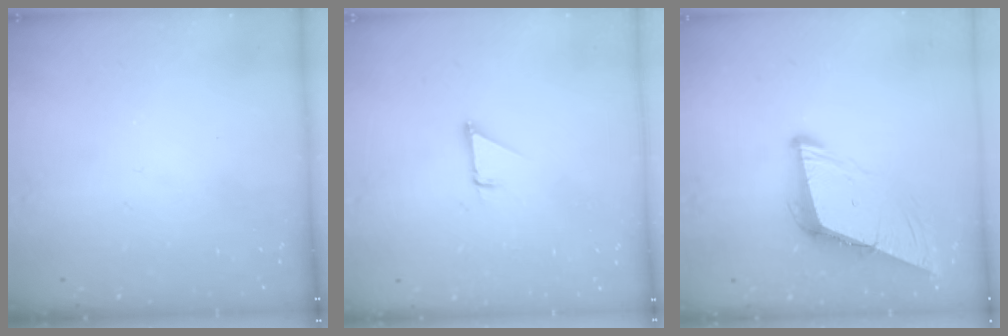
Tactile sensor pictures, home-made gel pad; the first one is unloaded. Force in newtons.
{"total": 0.9, "press": 0.9, "slide": 0.1}
{"total": 8.9, "press": 8.0, "slide": 3.7}